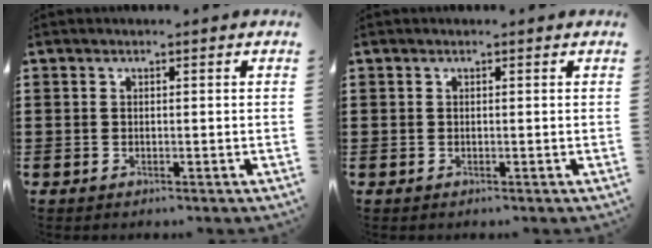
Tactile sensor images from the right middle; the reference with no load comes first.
{"total": 0.0}